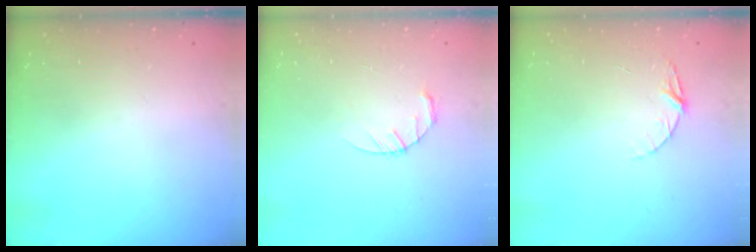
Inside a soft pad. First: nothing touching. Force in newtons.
{"total": 3.9, "press": 3.9, "slide": 0.5}
{"total": 5.0, "press": 5.0, "slide": 0.5}